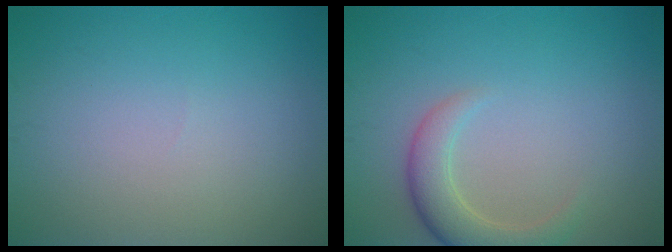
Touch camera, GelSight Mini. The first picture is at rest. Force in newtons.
{"total": 3.6, "press": 3.6, "slide": 0.2}